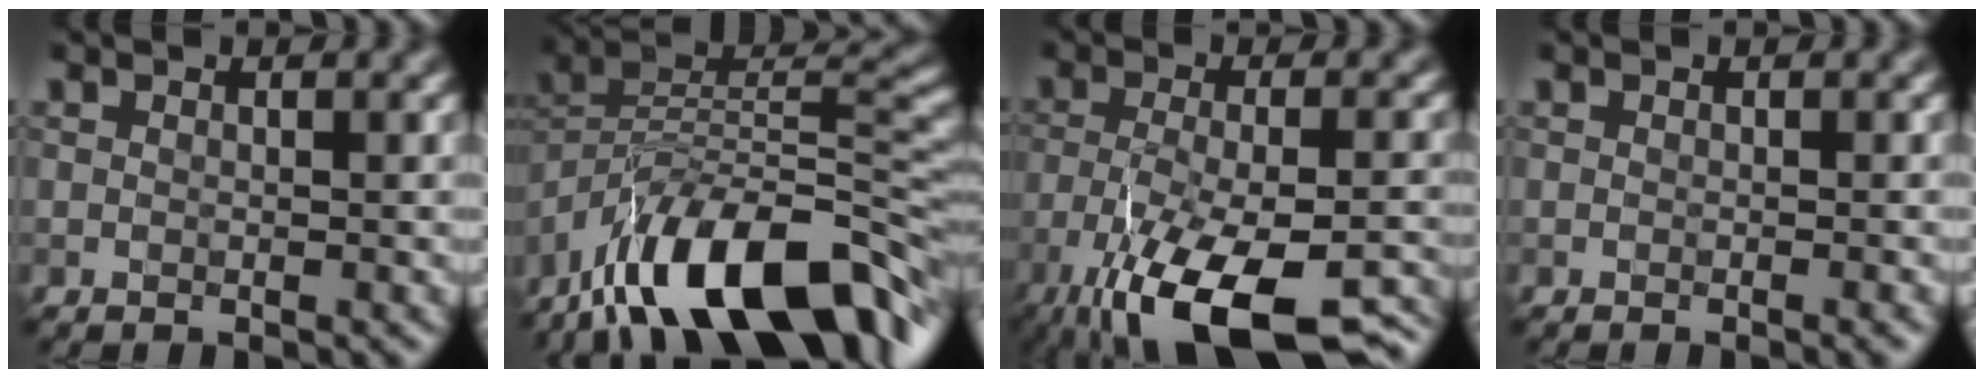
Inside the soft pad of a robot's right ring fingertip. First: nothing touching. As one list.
[{"total": 14.6, "force": [-10.0, 4.9, 9.5], "torque": [-0.154, 0.021, -0.184]}, {"total": 13.7, "force": [-9.0, 4.3, 9.4], "torque": [-0.191, -0.043, -0.139]}, {"total": 0.8, "force": [-0.4, 0.1, 0.7], "torque": [-0.008, -0.002, -0.009]}]